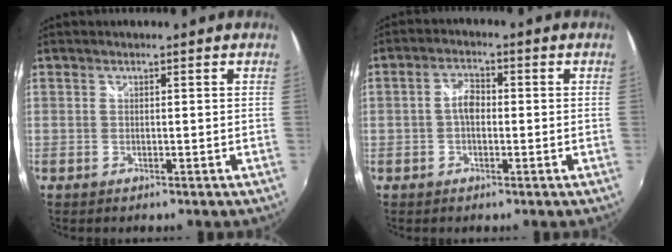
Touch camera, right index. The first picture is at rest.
{"total": 3.4, "force": [-0.5, 2.1, 2.6], "torque": [-0.050, 0.011, -0.010]}